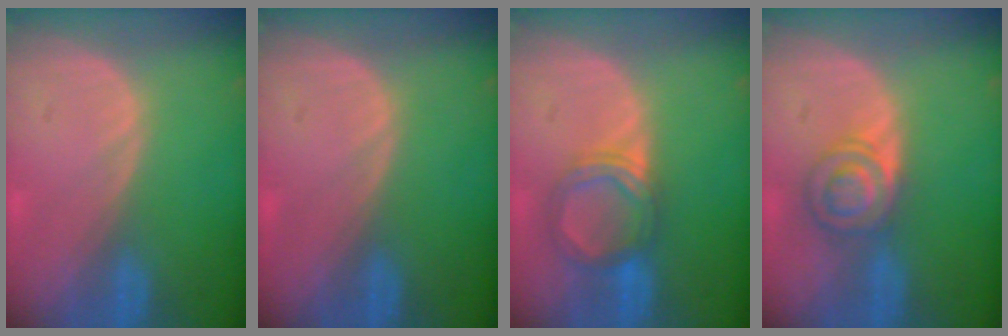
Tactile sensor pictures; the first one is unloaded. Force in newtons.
{"total": 0.0}
{"total": 5.4, "press": 5.1, "slide": 1.6}
{"total": 5.2, "press": 5.2, "slide": 0.4}